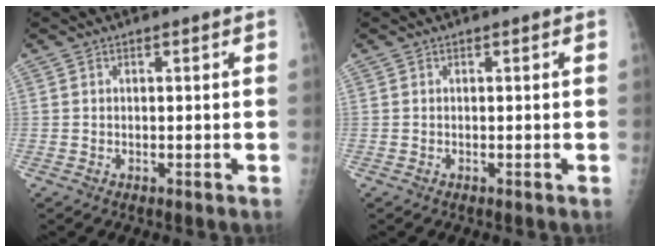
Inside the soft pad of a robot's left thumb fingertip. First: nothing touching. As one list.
[{"total": 0.0}]